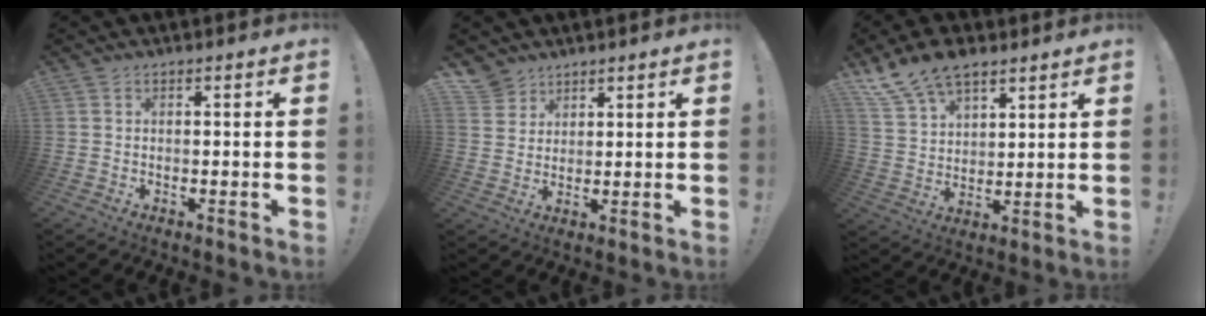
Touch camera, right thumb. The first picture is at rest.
{"total": 5.3, "force": [4.0, 3.4, 0.4], "torque": [-0.009, -0.029, 0.078]}
{"total": 12.8, "force": [9.5, 6.6, 5.5], "torque": [-0.106, -0.053, 0.183]}